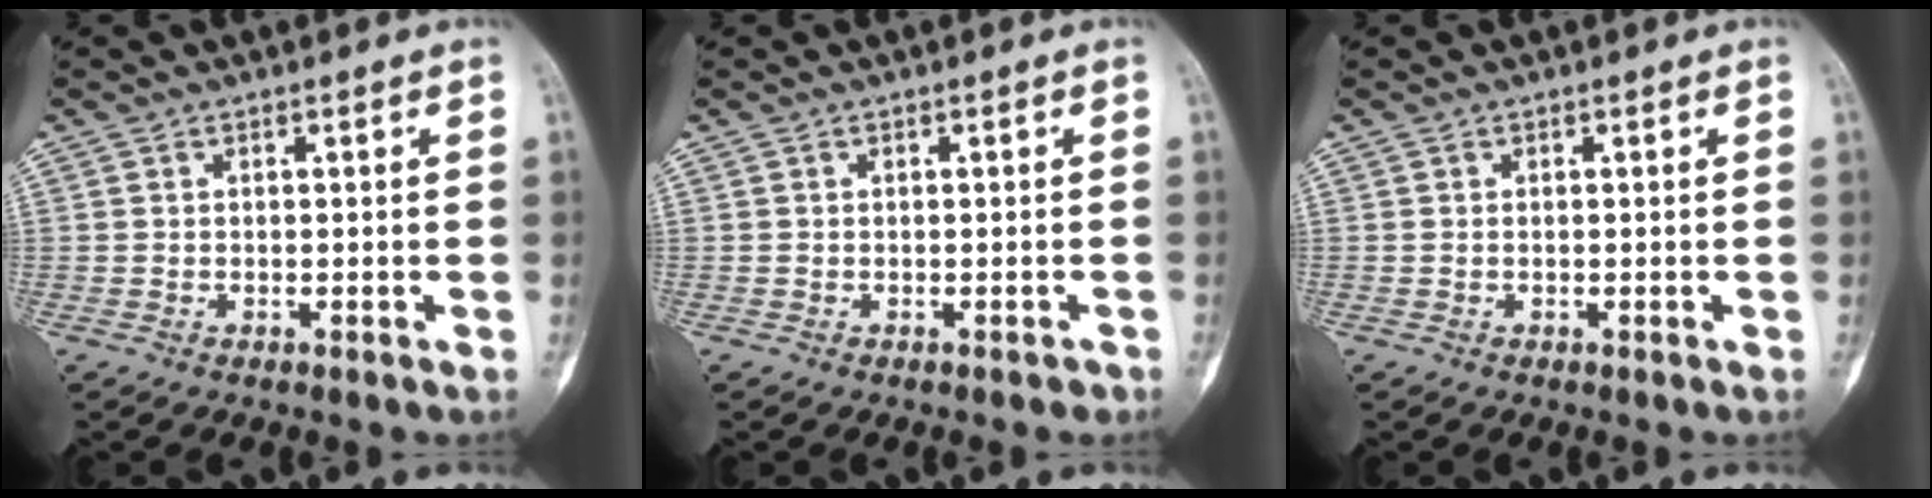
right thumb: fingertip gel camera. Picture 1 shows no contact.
{"total": 0.7, "force": [-0.5, 0.4, 0.3], "torque": [-0.005, 0.007, -0.003]}
{"total": 0.0}